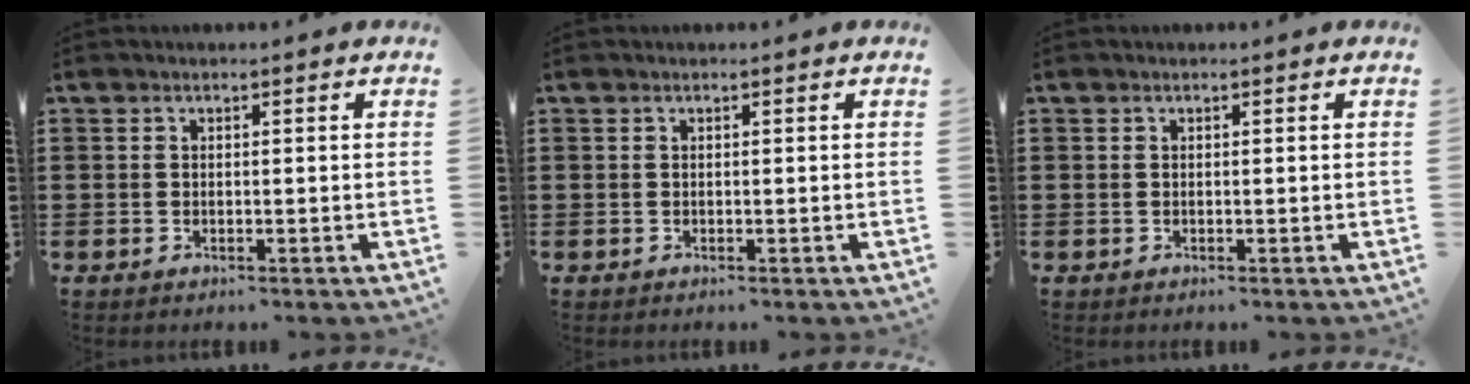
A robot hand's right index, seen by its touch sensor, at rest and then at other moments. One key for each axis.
{"total": 0.0}
{"total": 0.0}